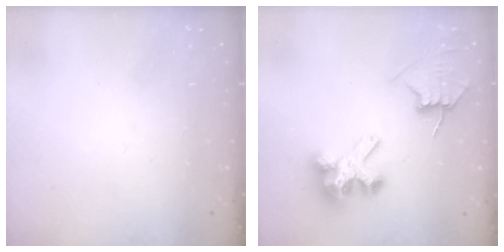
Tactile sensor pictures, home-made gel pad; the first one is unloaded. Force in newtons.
{"total": 7.6, "press": 7.6, "slide": 0.8}